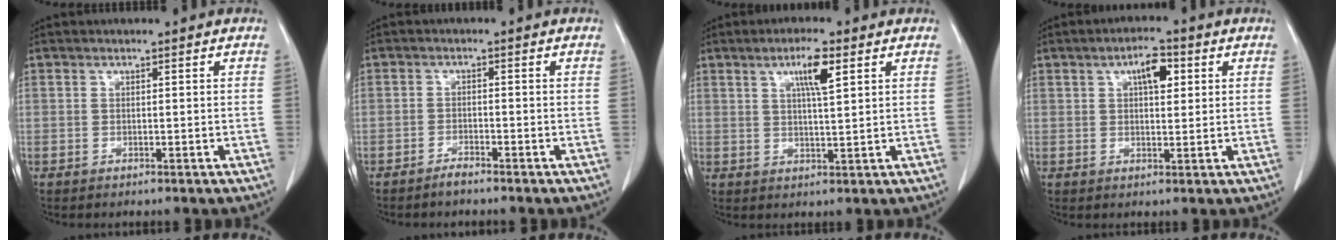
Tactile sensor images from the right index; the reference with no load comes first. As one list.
[{"total": 1.7, "force": [-1.6, 0.1, 0.6], "torque": [-0.009, 0.000, -0.028]}, {"total": 5.3, "force": [2.4, 0.4, 4.6], "torque": [-0.081, 0.000, 0.040]}, {"total": 4.7, "force": [1.8, 1.8, 4.0], "torque": [-0.066, 0.008, 0.027]}]